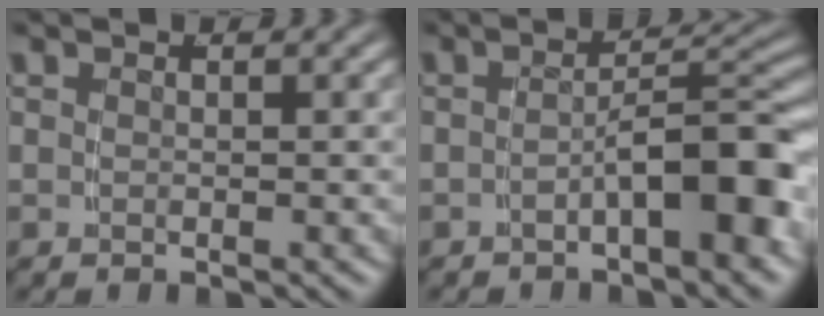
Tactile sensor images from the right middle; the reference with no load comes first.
{"total": 5.9, "force": [-3.2, 1.5, 4.8], "torque": [-0.059, 0.000, -0.045]}